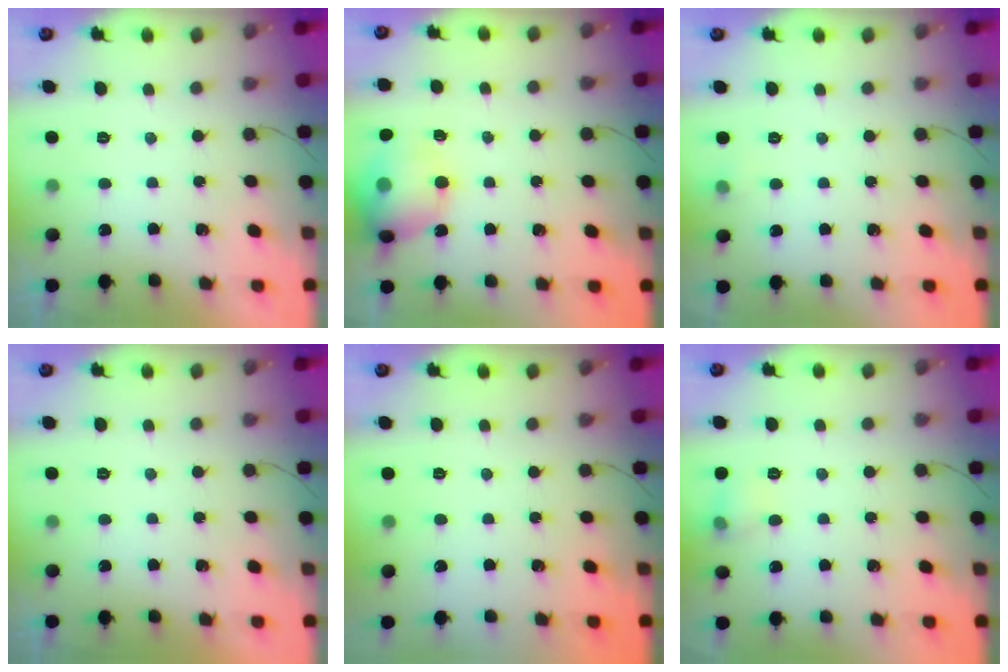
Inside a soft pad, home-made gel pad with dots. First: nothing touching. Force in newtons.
{"total": 14.4, "press": 14.1, "slide": 2.6}
{"total": 3.2, "press": 2.6, "slide": 1.8}
{"total": 0.0}
{"total": 0.0}
{"total": 6.1, "press": 5.9, "slide": 1.7}